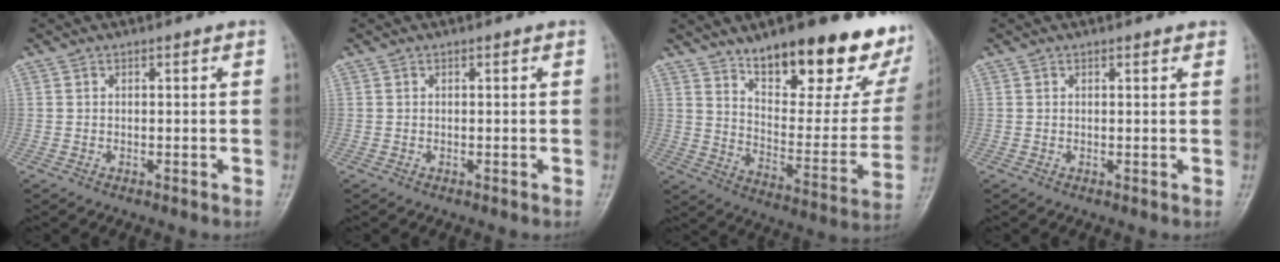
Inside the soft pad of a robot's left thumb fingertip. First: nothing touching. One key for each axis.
{"total": 0.0}
{"total": 26.7, "fx": 17.4, "fy": 9.4, "fz": 17.9, "tx": -0.206, "ty": -0.085, "tz": 0.258}
{"total": 1.1, "fx": 0.9, "fy": 0.3, "fz": 0.6, "tx": -0.006, "ty": -0.001, "tz": 0.010}